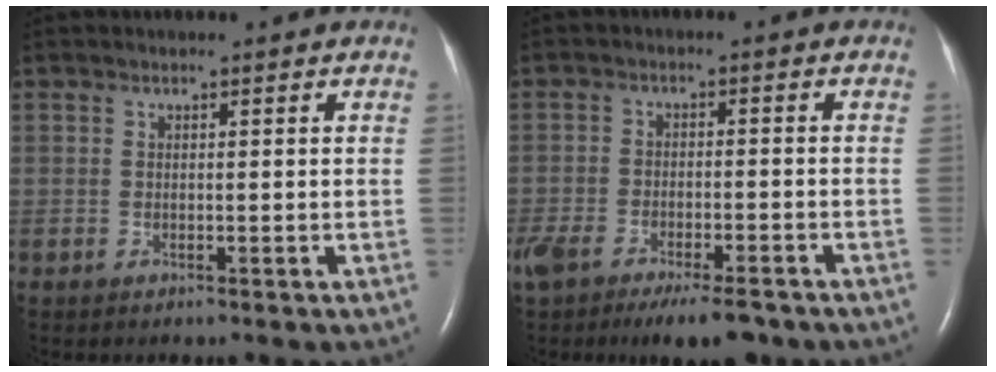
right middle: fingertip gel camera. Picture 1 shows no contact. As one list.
[{"total": 12.1, "force": [-8.8, 3.9, 7.3], "torque": [-0.145, -0.015, -0.140]}]